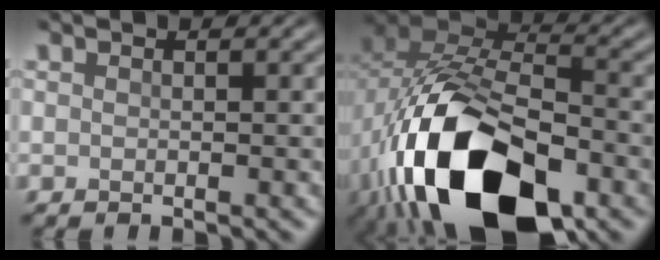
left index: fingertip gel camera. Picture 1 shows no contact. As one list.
[{"total": 16.9, "force": [-7.3, 8.9, 12.4], "torque": [-0.231, -0.026, -0.131]}]